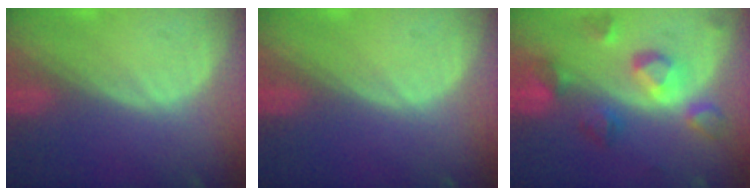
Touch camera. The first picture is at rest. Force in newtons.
{"total": 0.0}
{"total": 7.7, "press": 7.7, "slide": 0.1}